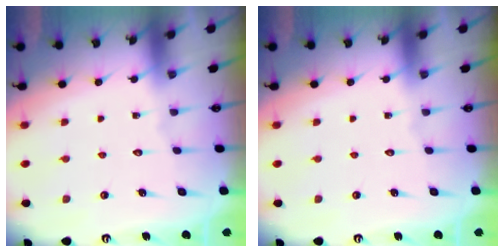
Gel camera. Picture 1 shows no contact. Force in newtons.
{"total": 0.0}